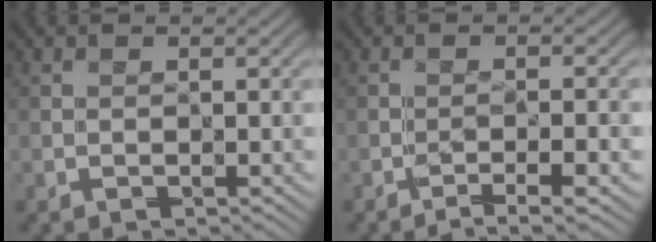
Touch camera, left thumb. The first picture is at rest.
{"total": 4.2, "force": [-2.9, 0.3, 3.1], "torque": [-0.048, 0.007, -0.047]}